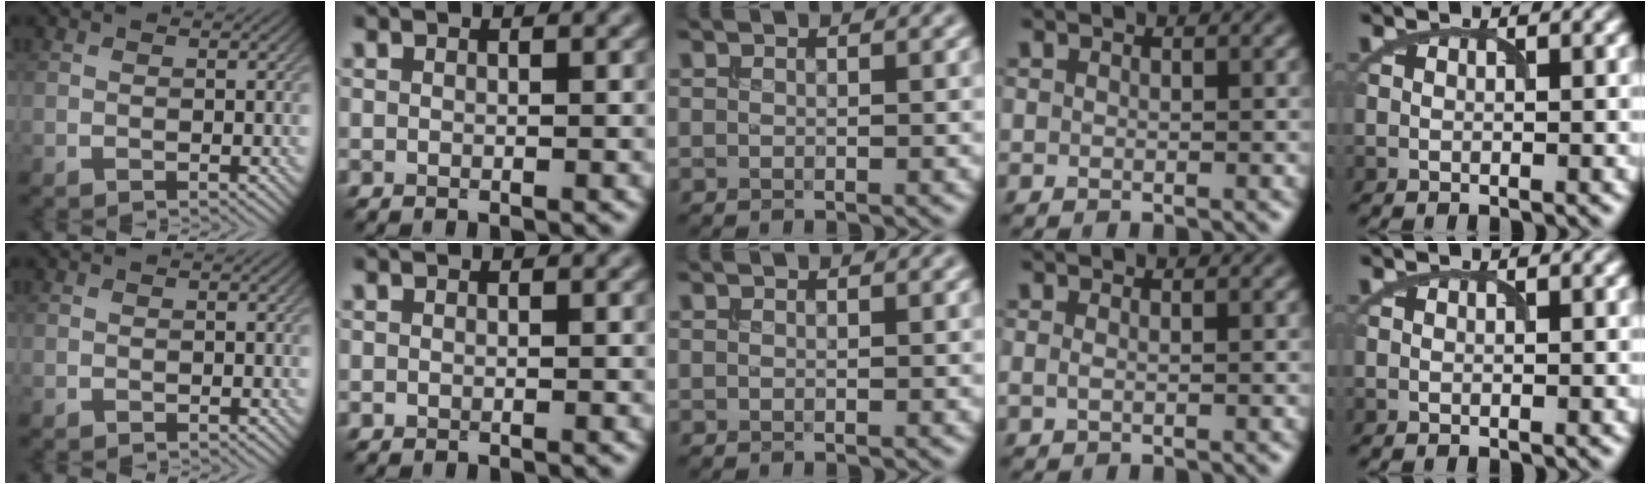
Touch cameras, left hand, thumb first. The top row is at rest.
{"ring": {"total": 0.7, "force": [0.1, 0.3, 0.6], "torque": [-0.015, -0.001, 0.001]}}